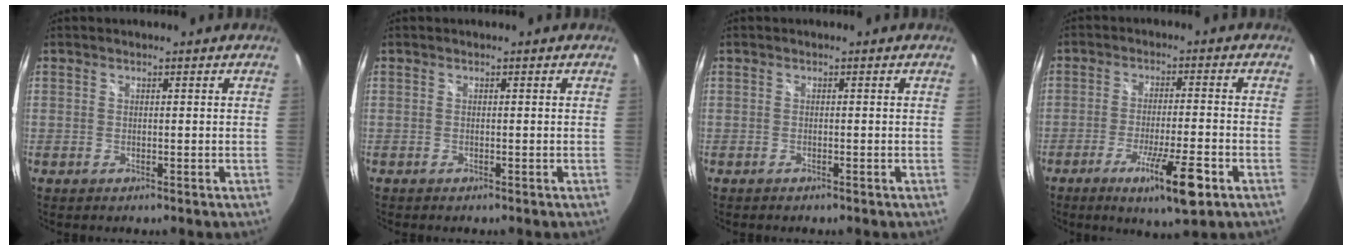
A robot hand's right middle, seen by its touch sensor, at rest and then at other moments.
{"total": 0.0}
{"total": 0.6, "force": [-0.6, 0.2, 0.2], "torque": [-0.004, -0.002, -0.011]}
{"total": 10.4, "force": [-5.6, 0.9, 8.6], "torque": [-0.163, -0.026, -0.093]}